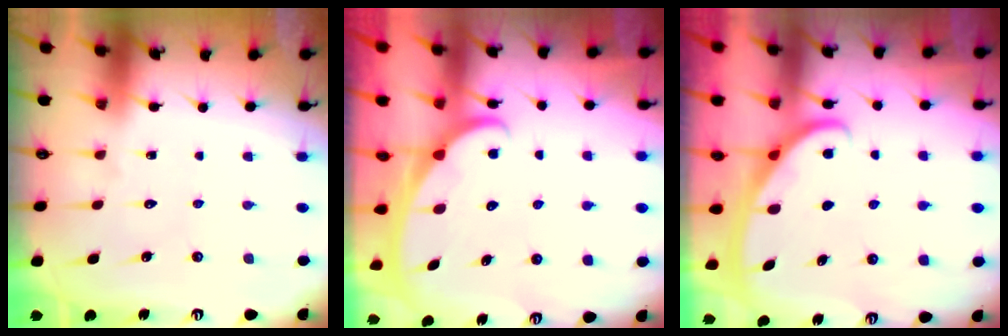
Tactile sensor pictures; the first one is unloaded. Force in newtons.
{"total": 2.5, "press": 2.4, "slide": 0.4}
{"total": 3.0, "press": 2.9, "slide": 0.4}